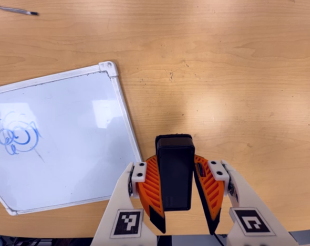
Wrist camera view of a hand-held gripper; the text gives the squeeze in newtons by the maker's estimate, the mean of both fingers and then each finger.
{"total": 8.7, "left": 7.8, "right": 9.6}